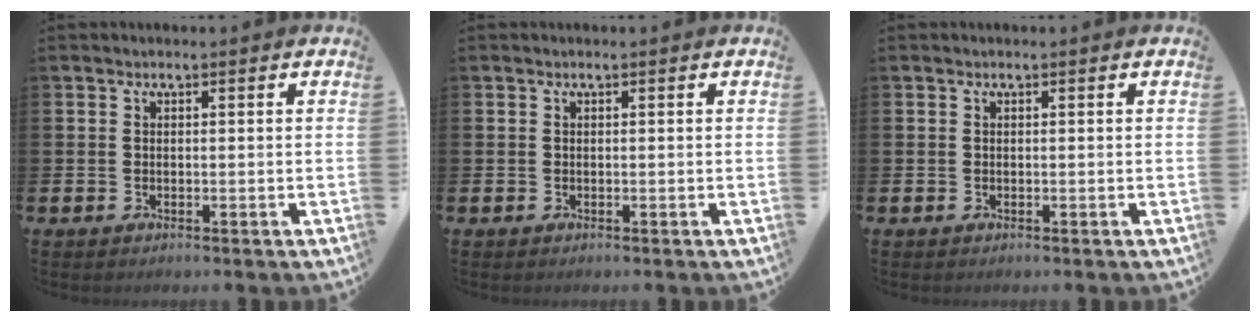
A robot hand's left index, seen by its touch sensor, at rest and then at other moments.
{"total": 0.0}
{"total": 0.0}